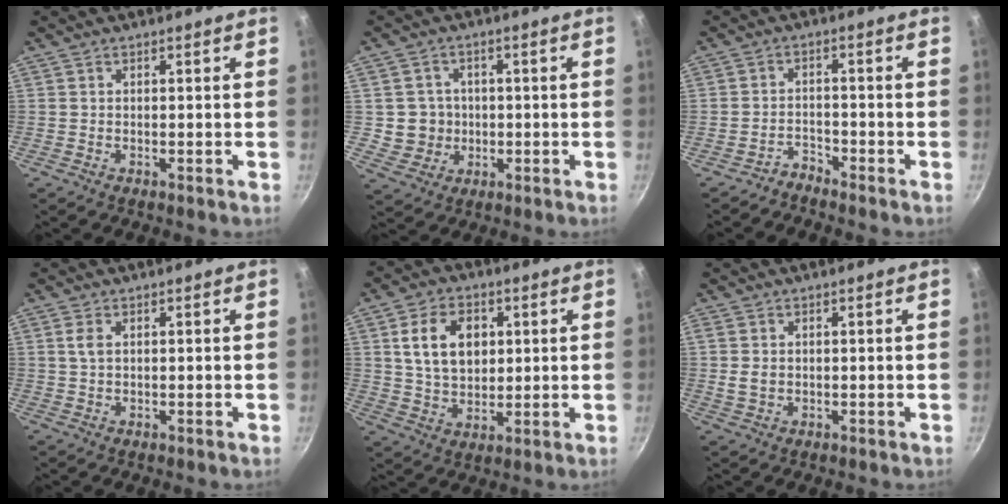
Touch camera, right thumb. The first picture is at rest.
{"total": 6.0, "force": [0.0, 5.9, 1.1], "torque": [0.014, 0.014, 0.007]}
{"total": 2.4, "force": [-2.4, 0.5, -0.2], "torque": [0.011, 0.024, -0.047]}
{"total": 2.1, "force": [0.7, 1.2, 1.6], "torque": [-0.033, -0.002, 0.015]}
{"total": 11.6, "force": [2.9, 8.1, 7.7], "torque": [-0.111, -0.007, 0.054]}
{"total": 2.7, "force": [0.2, 2.0, 1.8], "torque": [-0.033, -0.001, 0.006]}